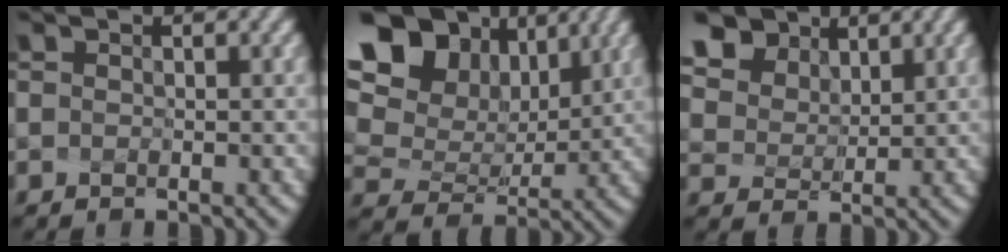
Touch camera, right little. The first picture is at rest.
{"total": 14.3, "force": [6.5, 10.0, 8.0], "torque": [-0.183, 0.049, 0.122]}
{"total": 9.8, "force": [6.4, 6.4, 3.8], "torque": [-0.121, 0.025, 0.124]}